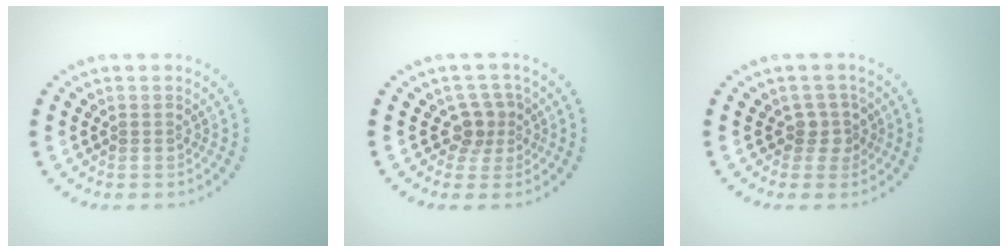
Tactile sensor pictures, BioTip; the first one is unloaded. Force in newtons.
{"total": 2.4, "press": 1.8, "slide": 1.5}
{"total": 1.9, "press": 1.5, "slide": 1.2}